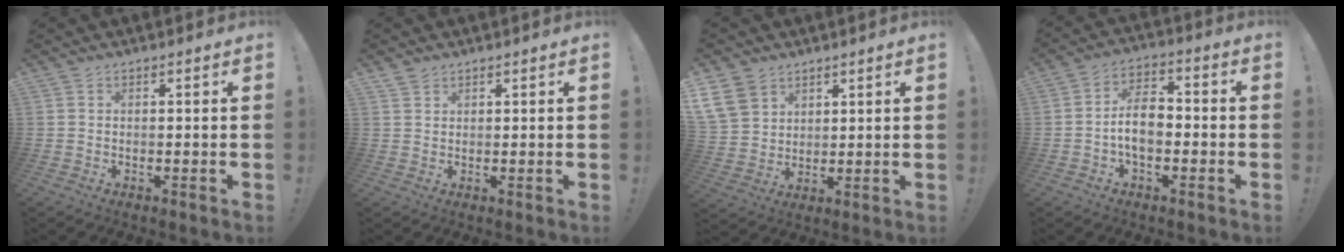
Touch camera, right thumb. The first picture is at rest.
{"total": 1.7, "force": [1.5, 0.6, 0.3], "torque": [-0.004, -0.009, 0.029]}
{"total": 10.4, "force": [6.0, 7.7, 3.6], "torque": [-0.067, -0.032, 0.122]}
{"total": 9.4, "force": [-2.2, 5.6, 7.3], "torque": [-0.140, 0.018, -0.038]}